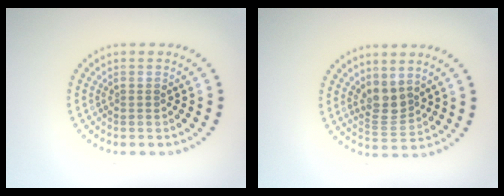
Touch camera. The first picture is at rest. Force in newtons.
{"total": 2.7, "press": 2.2, "slide": 1.5}